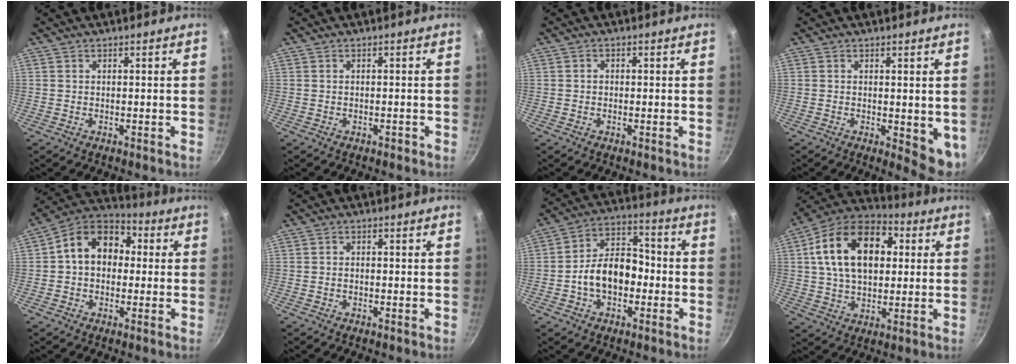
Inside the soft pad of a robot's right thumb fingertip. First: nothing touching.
{"total": 0.6, "force": [-0.4, 0.3, 0.3], "torque": [-0.003, 0.007, -0.002]}
{"total": 1.0, "force": [-0.2, 0.9, 0.4], "torque": [-0.005, 0.004, -0.005]}
{"total": 6.1, "force": [-0.1, 2.4, 5.6], "torque": [-0.060, -0.010, 0.003]}
{"total": 12.9, "force": [1.4, 9.7, 8.3], "torque": [-0.099, 0.036, -0.001]}
{"total": 0.9, "force": [-0.3, 0.6, 0.6], "torque": [-0.015, 0.005, -0.007]}
{"total": 12.1, "force": [-2.6, 8.3, 8.5], "torque": [-0.102, 0.046, -0.055]}
{"total": 20.1, "force": [4.4, 13.0, 14.6], "torque": [-0.220, 0.020, 0.057]}